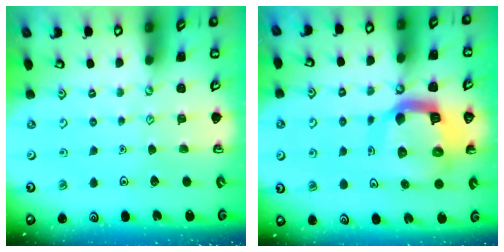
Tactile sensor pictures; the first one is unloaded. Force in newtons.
{"total": 16.1, "press": 15.9, "slide": 2.0}